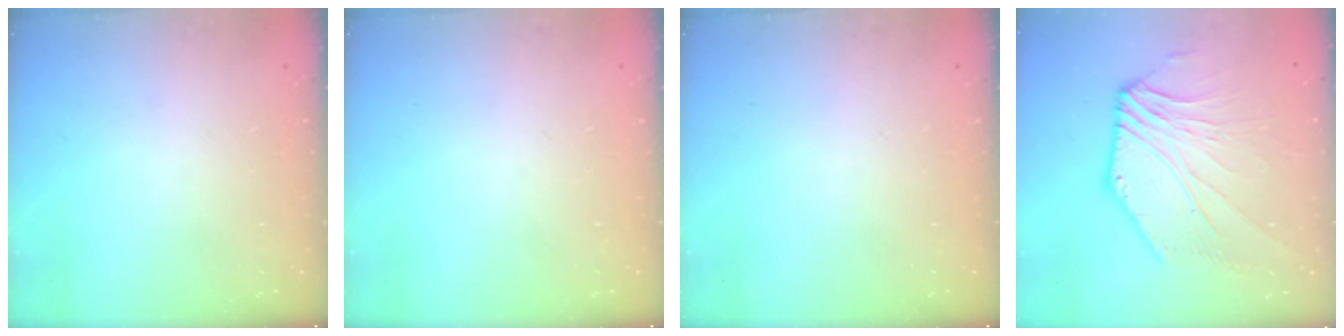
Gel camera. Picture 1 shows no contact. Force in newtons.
{"total": 0.0}
{"total": 0.0}
{"total": 7.9, "press": 7.8, "slide": 1.3}